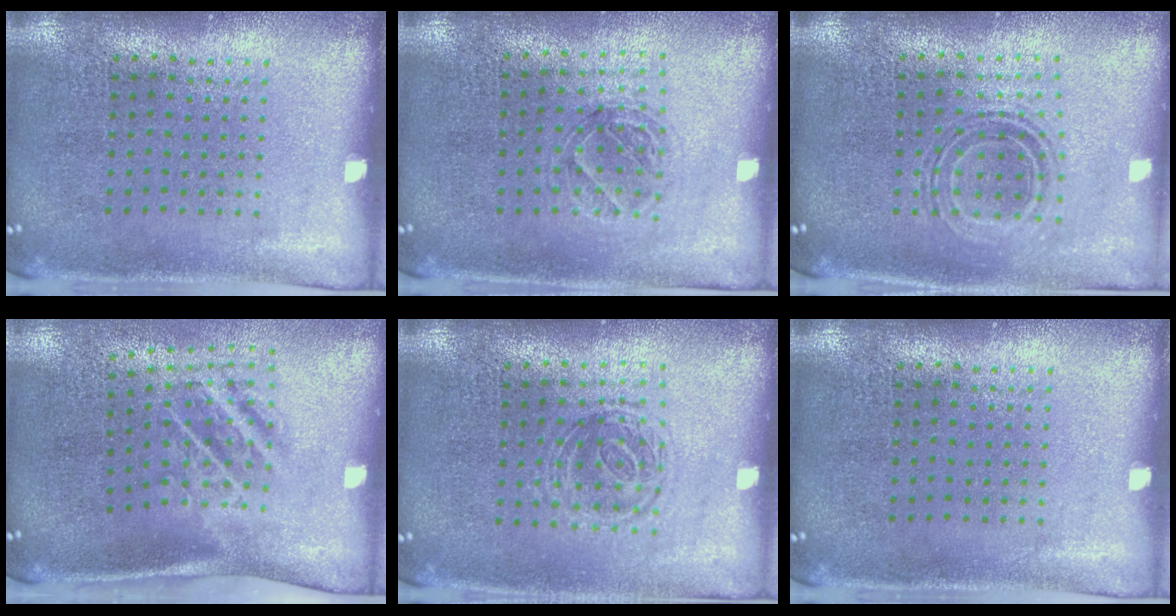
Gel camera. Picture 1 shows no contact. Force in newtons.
{"total": 1.2, "press": 1.1, "slide": 0.5}
{"total": 0.6, "press": 0.5, "slide": 0.3}
{"total": 1.9, "press": 1.2, "slide": 1.5}
{"total": 1.3, "press": 1.0, "slide": 0.8}
{"total": 0.0}